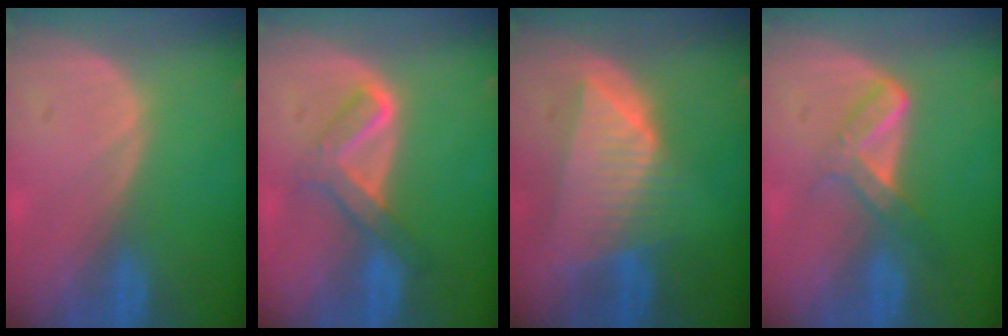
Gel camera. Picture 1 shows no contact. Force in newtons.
{"total": 5.2, "press": 5.2, "slide": 0.1}
{"total": 8.4, "press": 7.6, "slide": 3.7}
{"total": 5.5, "press": 4.7, "slide": 2.8}